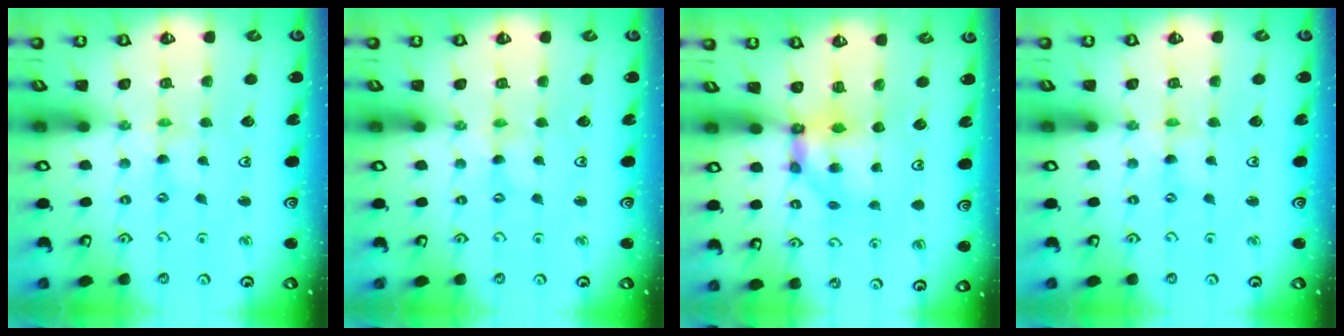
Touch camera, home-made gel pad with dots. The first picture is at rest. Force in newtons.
{"total": 0.0}
{"total": 6.9, "press": 6.8, "slide": 0.7}
{"total": 0.0}